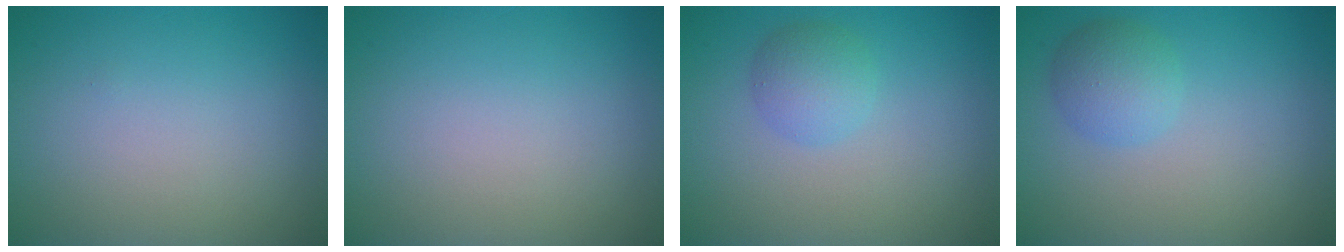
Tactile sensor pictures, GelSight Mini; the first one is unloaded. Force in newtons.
{"total": 0.0}
{"total": 2.4, "press": 2.4, "slide": 0.0}
{"total": 2.7, "press": 2.7, "slide": 0.1}